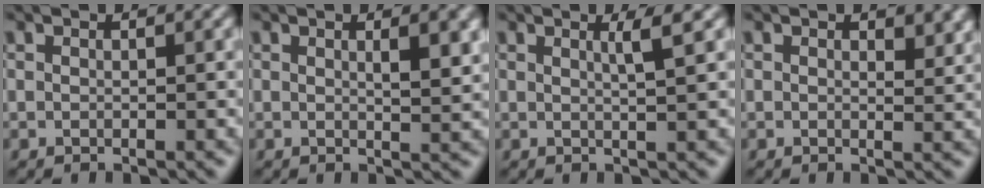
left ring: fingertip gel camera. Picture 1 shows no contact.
{"total": 2.6, "force": [0.9, 0.6, 2.3], "torque": [-0.027, 0.000, 0.015]}
{"total": 1.8, "force": [0.8, 0.3, 1.6], "torque": [-0.021, 0.001, 0.008]}
{"total": 1.9, "force": [0.8, 1.0, 1.3], "torque": [-0.014, -0.005, 0.014]}